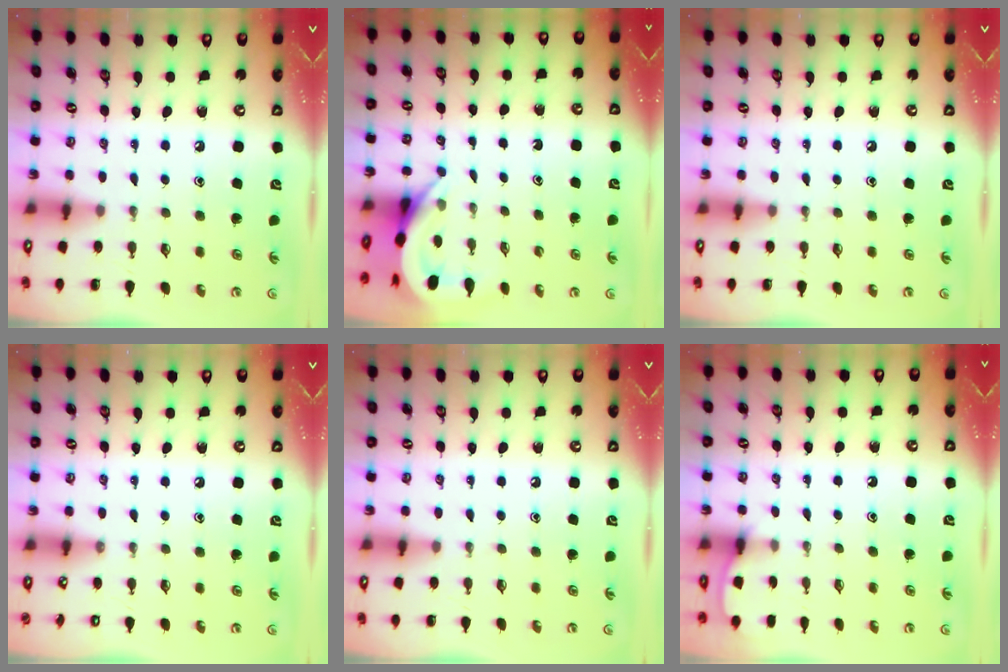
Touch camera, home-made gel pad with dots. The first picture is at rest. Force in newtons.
{"total": 4.6, "press": 4.6, "slide": 0.3}
{"total": 0.0}
{"total": 3.2, "press": 3.2, "slide": 0.4}
{"total": 0.0}
{"total": 2.1, "press": 2.1, "slide": 0.3}